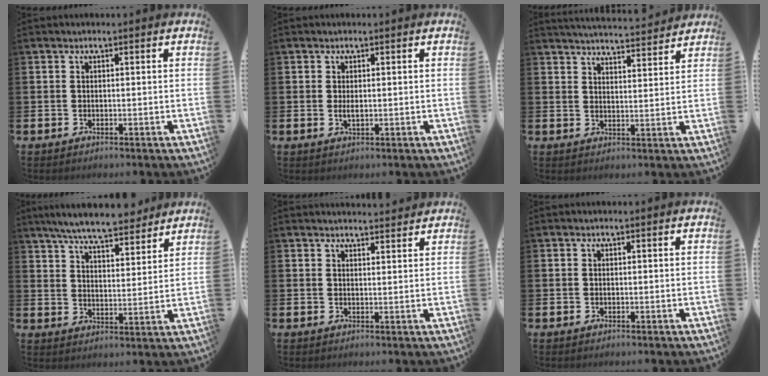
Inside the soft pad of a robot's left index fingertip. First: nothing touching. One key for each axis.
{"total": 1.2, "fx": 0.2, "fy": 0.4, "fz": 1.1, "tx": -0.019, "ty": 0.001, "tz": 0.001}
{"total": 4.6, "fx": 4.6, "fy": -0.1, "fz": 0.3, "tx": -0.015, "ty": -0.034, "tz": 0.080}
{"total": 7.9, "fx": 7.4, "fy": 1.0, "fz": 2.6, "tx": -0.073, "ty": -0.037, "tz": 0.132}
{"total": 2.3, "fx": 2.3, "fy": 0.1, "fz": -0.1, "tx": 0.007, "ty": -0.015, "tz": 0.039}
{"total": 0.0}